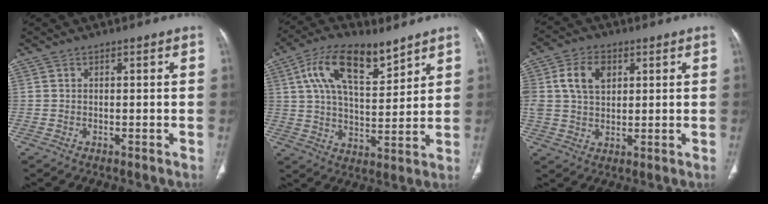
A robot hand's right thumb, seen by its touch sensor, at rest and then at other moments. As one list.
[{"total": 14.8, "force": [8.1, 6.6, 10.4], "torque": [-0.163, -0.023, 0.146]}, {"total": 8.3, "force": [2.6, 5.7, 5.4], "torque": [-0.087, -0.001, 0.050]}]